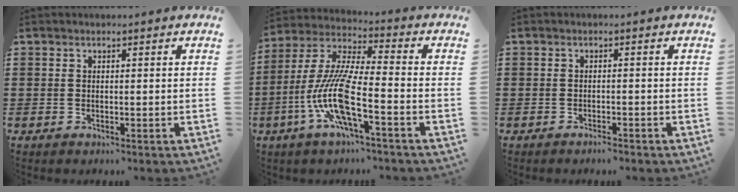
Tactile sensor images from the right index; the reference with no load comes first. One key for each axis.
{"total": 11.6, "fx": -5.2, "fy": 1.6, "fz": 10.3, "tx": -0.240, "ty": -0.020, "tz": -0.109}
{"total": 1.1, "fx": -1.0, "fy": -0.1, "fz": 0.3, "tx": -0.009, "ty": -0.002, "tz": -0.020}